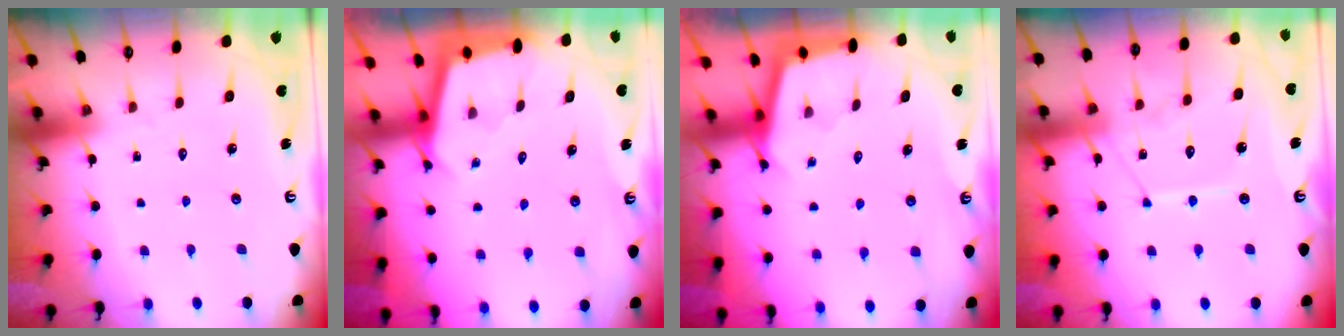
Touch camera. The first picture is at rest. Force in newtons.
{"total": 2.2, "press": 2.2, "slide": 0.2}
{"total": 2.3, "press": 2.3, "slide": 0.2}
{"total": 11.6, "press": 11.6, "slide": 1.2}